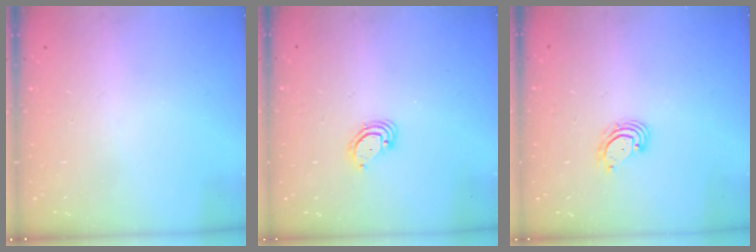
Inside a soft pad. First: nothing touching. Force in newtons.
{"total": 3.8, "press": 3.8, "slide": 0.3}
{"total": 2.9, "press": 2.9, "slide": 0.1}